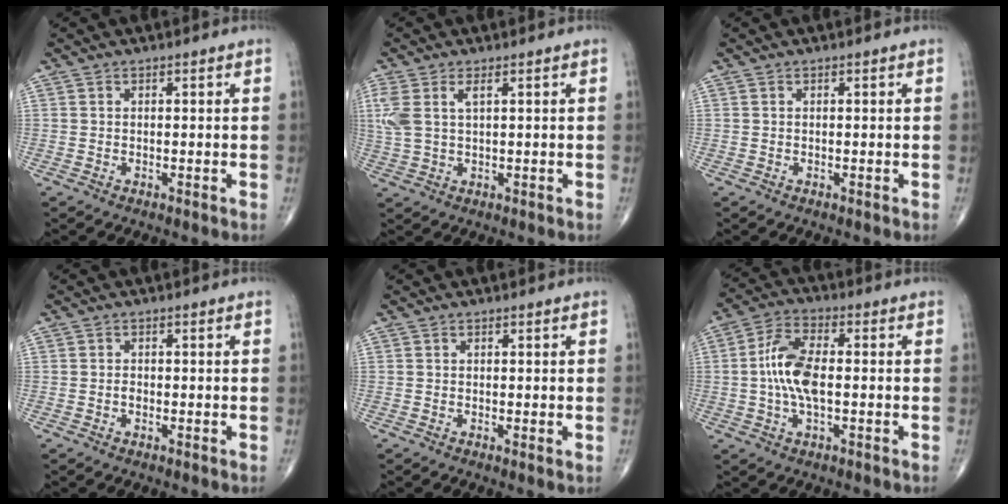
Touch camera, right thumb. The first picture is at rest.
{"total": 5.9, "force": [2.0, 2.6, 4.9], "torque": [-0.136, 0.008, 0.047]}
{"total": 0.0}
{"total": 0.8, "force": [-0.3, 0.5, 0.6], "torque": [-0.008, 0.001, -0.006]}
{"total": 0.6, "force": [0.1, 0.1, 0.6], "torque": [-0.012, -0.003, -0.002]}
{"total": 9.5, "force": [-0.3, 4.3, 8.5], "torque": [-0.178, 0.018, -0.009]}